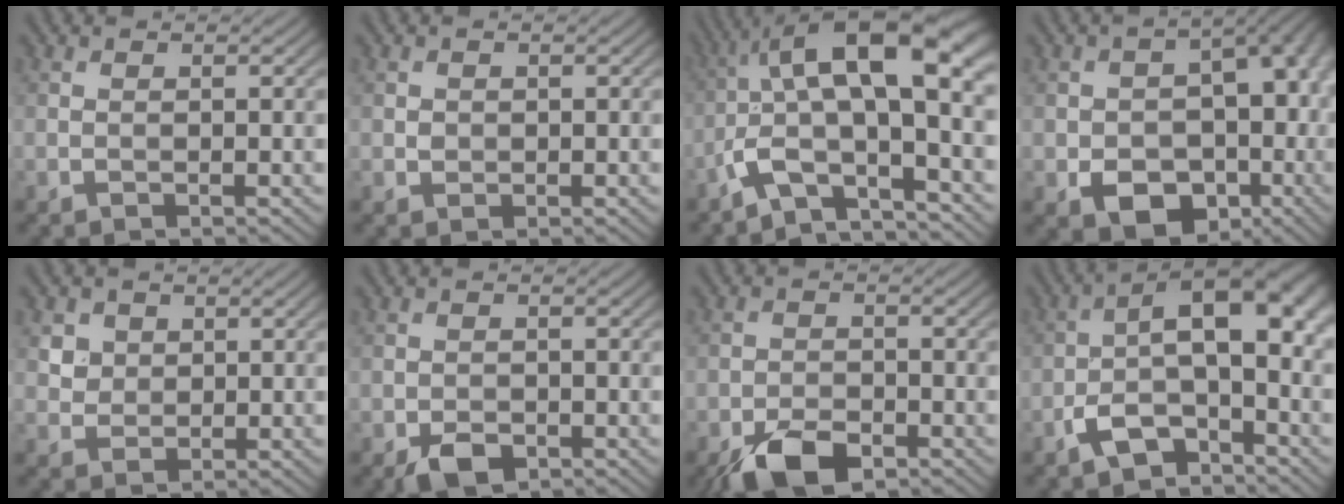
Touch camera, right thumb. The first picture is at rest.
{"total": 0.9, "force": [0.1, 0.8, 0.3], "torque": [-0.004, -0.003, 0.000]}
{"total": 14.4, "force": [-1.2, 4.7, 13.5], "torque": [-0.234, 0.028, -0.031]}
{"total": 13.4, "force": [-3.4, 9.6, 8.7], "torque": [-0.112, -0.030, -0.045]}
{"total": 3.4, "force": [1.5, 2.9, 1.0], "torque": [-0.038, -0.009, 0.041]}
{"total": 3.3, "force": [-1.9, 1.9, 1.9], "torque": [-0.036, -0.009, -0.036]}
{"total": 7.1, "force": [-4.6, 3.2, 4.4], "torque": [-0.078, -0.006, -0.086]}
{"total": 10.5, "force": [-3.3, 4.9, 8.6], "torque": [-0.150, 0.005, -0.066]}